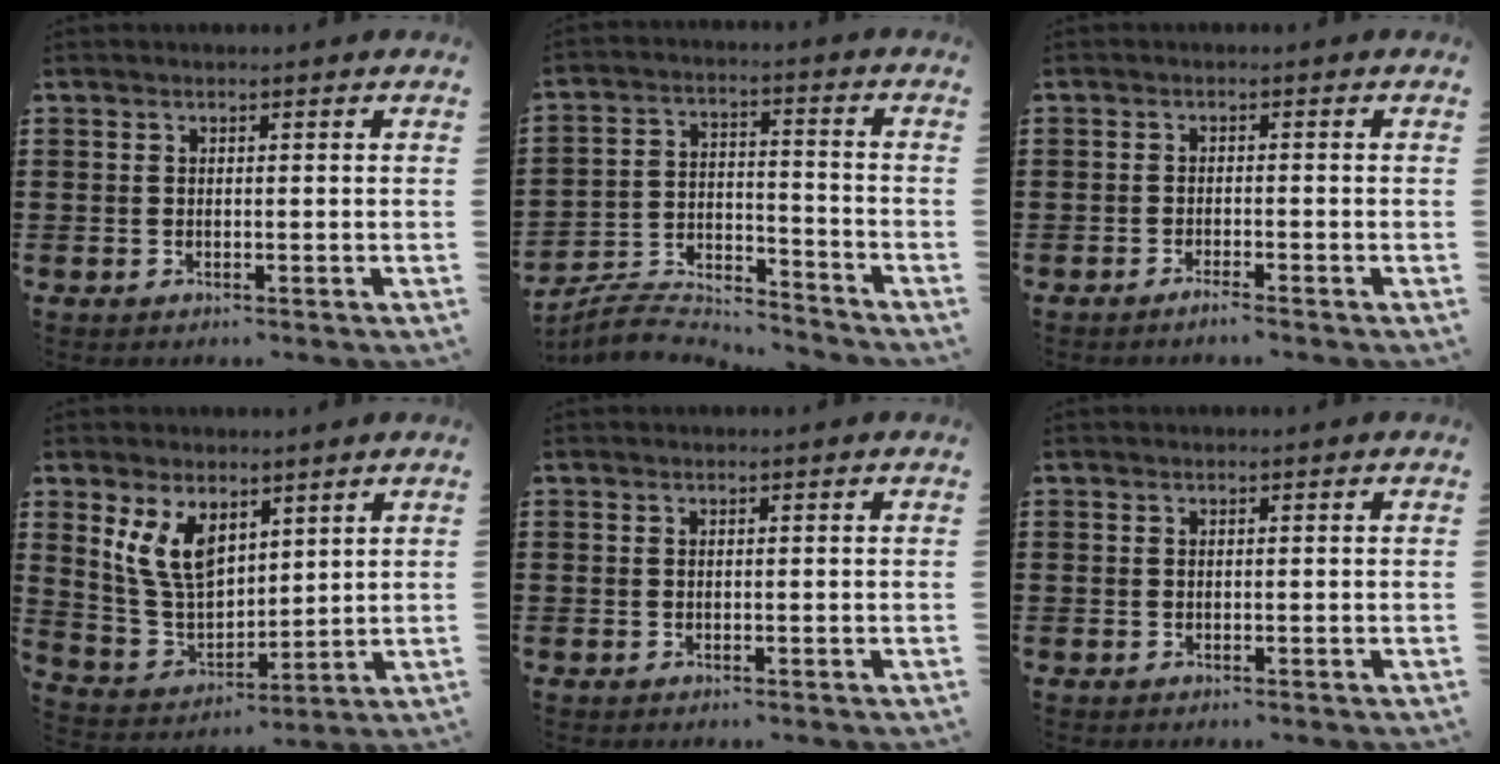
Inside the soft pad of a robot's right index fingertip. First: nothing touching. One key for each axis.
{"total": 6.0, "fx": -5.8, "fy": 1.3, "fz": 1.1, "tx": -0.029, "ty": 0.004, "tz": -0.118}
{"total": 1.5, "fx": -1.4, "fy": -0.1, "fz": 0.6, "tx": -0.011, "ty": -0.001, "tz": -0.026}
{"total": 9.0, "fx": 4.5, "fy": 5.3, "fz": 5.7, "tx": -0.152, "ty": -0.005, "tz": 0.081}
{"total": 0.0}
{"total": 0.0}